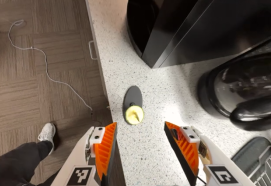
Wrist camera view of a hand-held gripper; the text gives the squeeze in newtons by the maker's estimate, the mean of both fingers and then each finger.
{"total": 0.0}